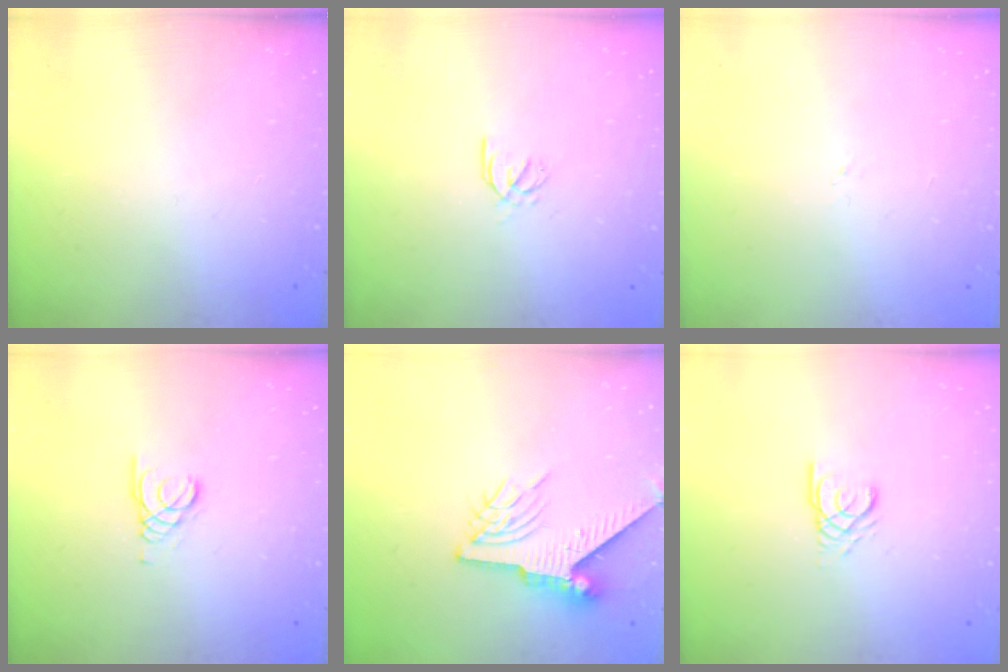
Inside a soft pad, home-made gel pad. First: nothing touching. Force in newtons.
{"total": 2.6, "press": 2.5, "slide": 0.6}
{"total": 0.0}
{"total": 1.3, "press": 1.3, "slide": 0.1}
{"total": 9.2, "press": 9.1, "slide": 1.1}
{"total": 2.6, "press": 2.6, "slide": 0.1}